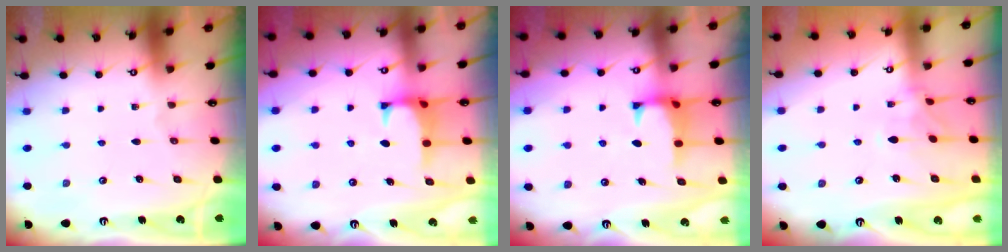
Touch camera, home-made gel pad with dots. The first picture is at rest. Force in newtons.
{"total": 1.1, "press": 0.9, "slide": 0.6}
{"total": 1.0, "press": 0.7, "slide": 0.8}
{"total": 1.0, "press": 0.6, "slide": 0.9}